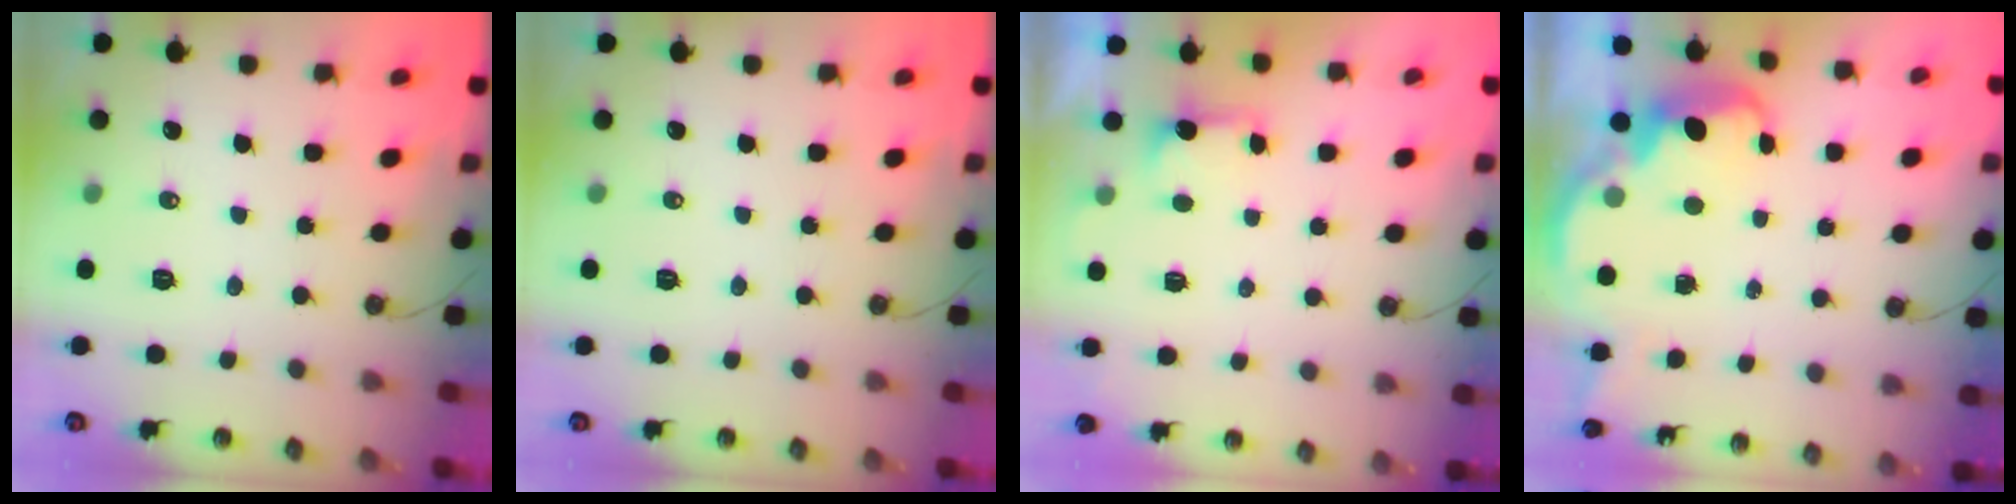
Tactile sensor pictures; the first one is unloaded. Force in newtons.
{"total": 0.0}
{"total": 1.3, "press": 0.9, "slide": 0.8}
{"total": 3.9, "press": 3.8, "slide": 0.6}